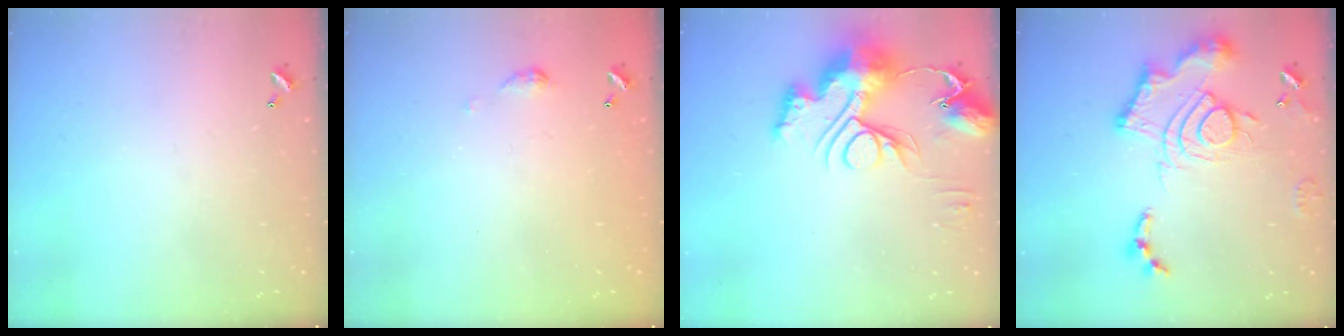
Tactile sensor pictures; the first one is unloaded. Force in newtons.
{"total": 3.2, "press": 3.1, "slide": 0.5}
{"total": 16.7, "press": 16.6, "slide": 1.8}
{"total": 18.1, "press": 18.0, "slide": 1.5}